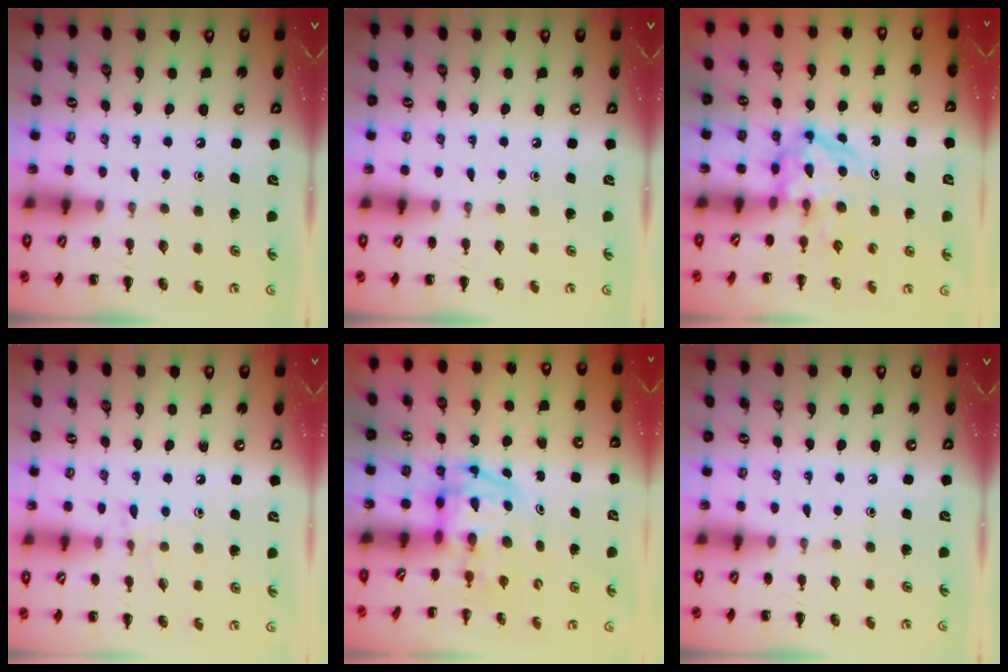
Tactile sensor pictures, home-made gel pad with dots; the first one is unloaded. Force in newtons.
{"total": 0.0}
{"total": 3.9, "press": 3.9, "slide": 0.5}
{"total": 6.2, "press": 6.0, "slide": 1.4}
{"total": 3.8, "press": 3.8, "slide": 0.6}
{"total": 0.0}